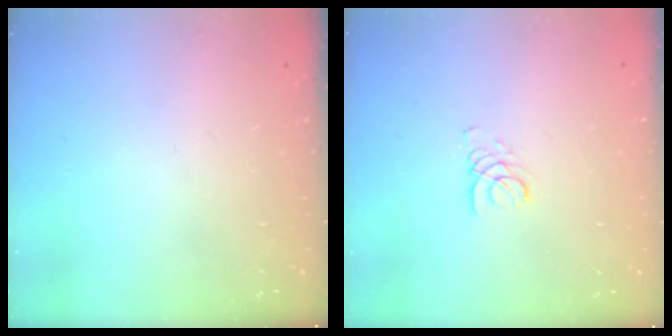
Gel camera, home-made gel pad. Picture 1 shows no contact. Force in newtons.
{"total": 2.1, "press": 2.1, "slide": 0.2}